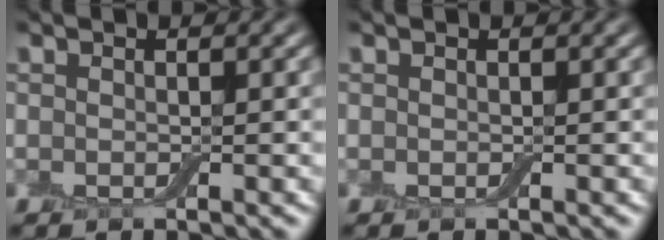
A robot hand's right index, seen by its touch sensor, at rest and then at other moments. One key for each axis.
{"total": 0.0}